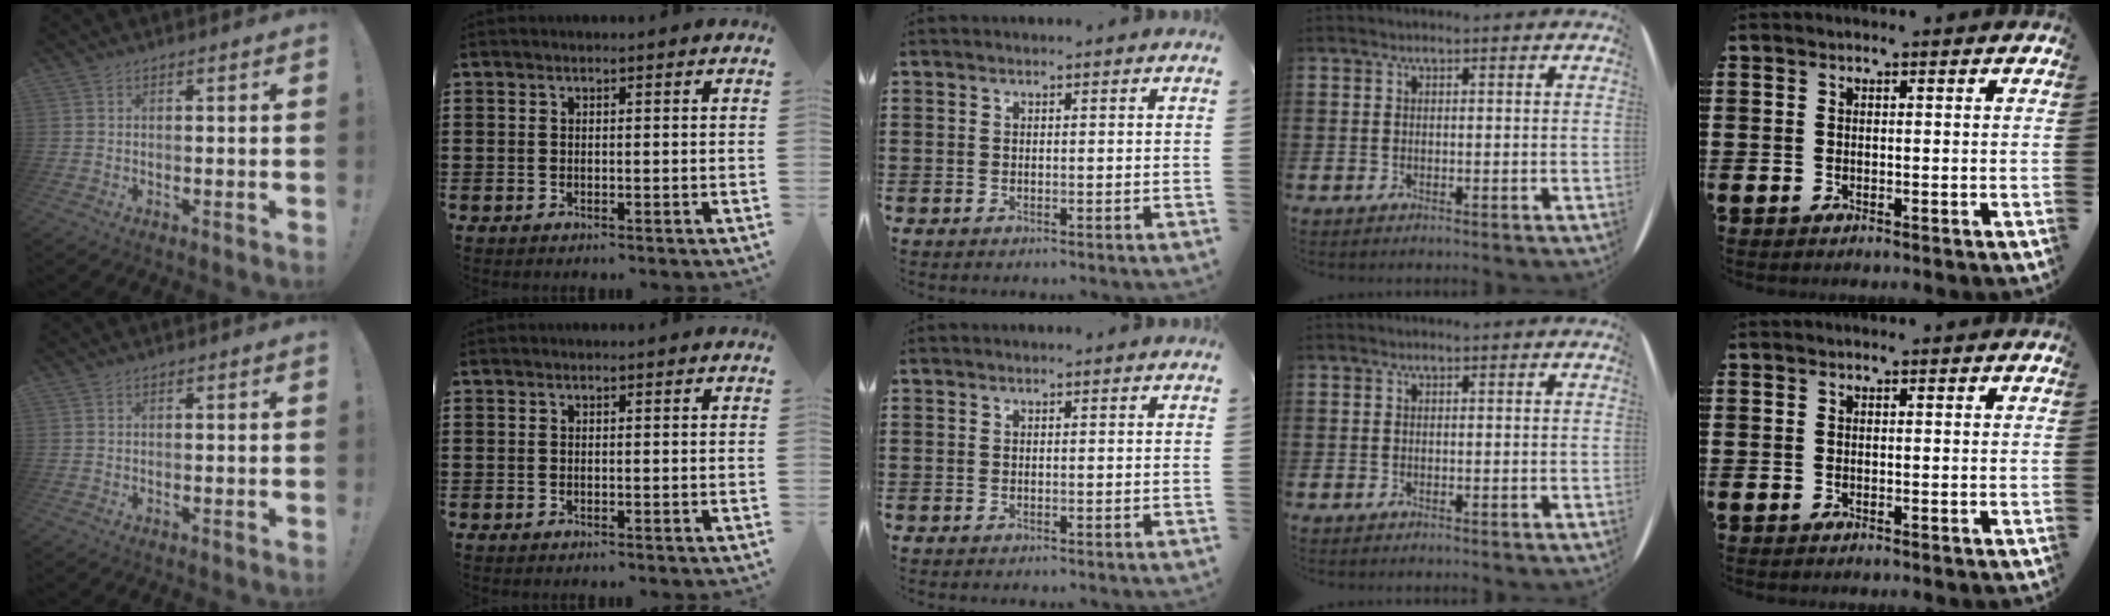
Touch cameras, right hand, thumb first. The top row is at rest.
{}